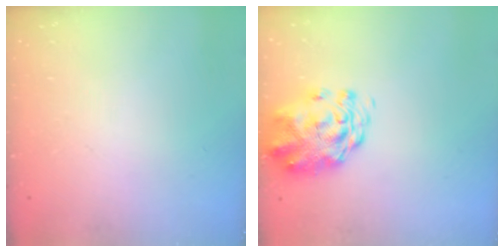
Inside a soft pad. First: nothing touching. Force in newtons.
{"total": 2.9, "press": 2.7, "slide": 1.1}